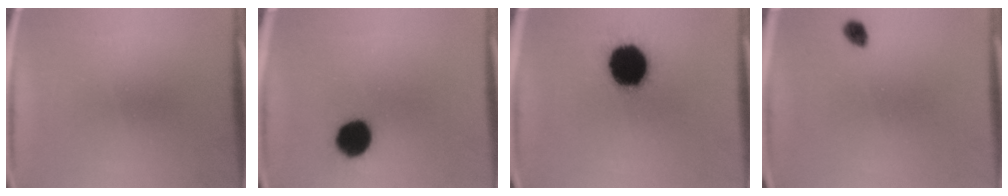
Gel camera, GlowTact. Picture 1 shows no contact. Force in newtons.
{"total": 9.1}
{"total": 18.4}
{"total": 2.2}